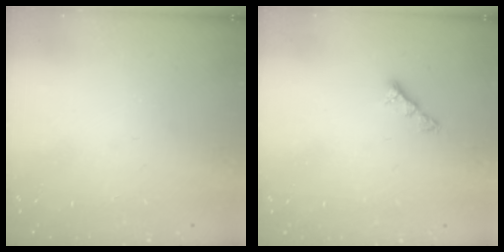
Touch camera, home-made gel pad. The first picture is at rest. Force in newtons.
{"total": 4.1, "press": 4.1, "slide": 0.5}